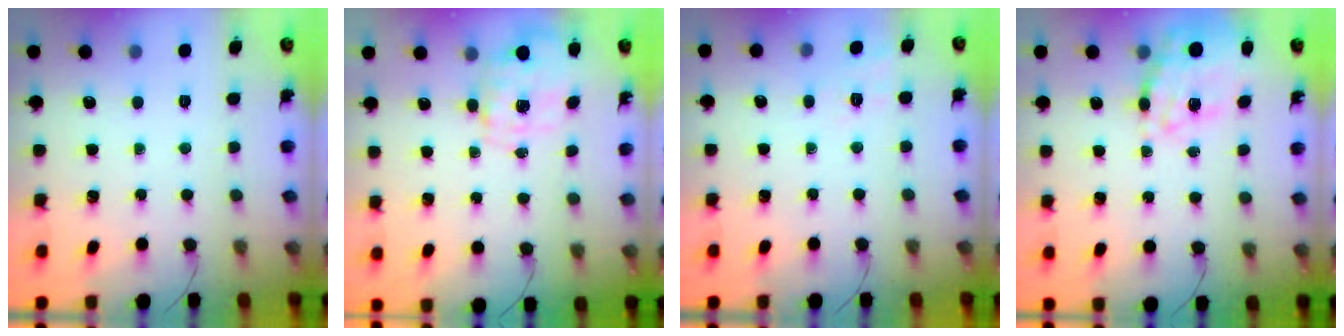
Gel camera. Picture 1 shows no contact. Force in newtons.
{"total": 2.7, "press": 2.6, "slide": 0.9}
{"total": 2.0, "press": 0.9, "slide": 1.8}
{"total": 18.2, "press": 17.8, "slide": 3.9}